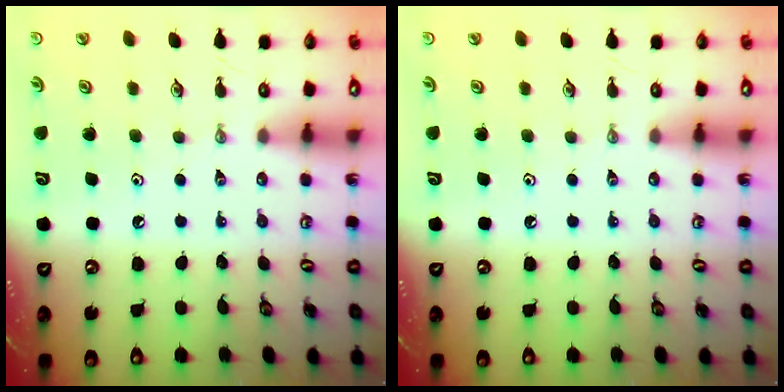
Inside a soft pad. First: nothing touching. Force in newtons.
{"total": 0.0}